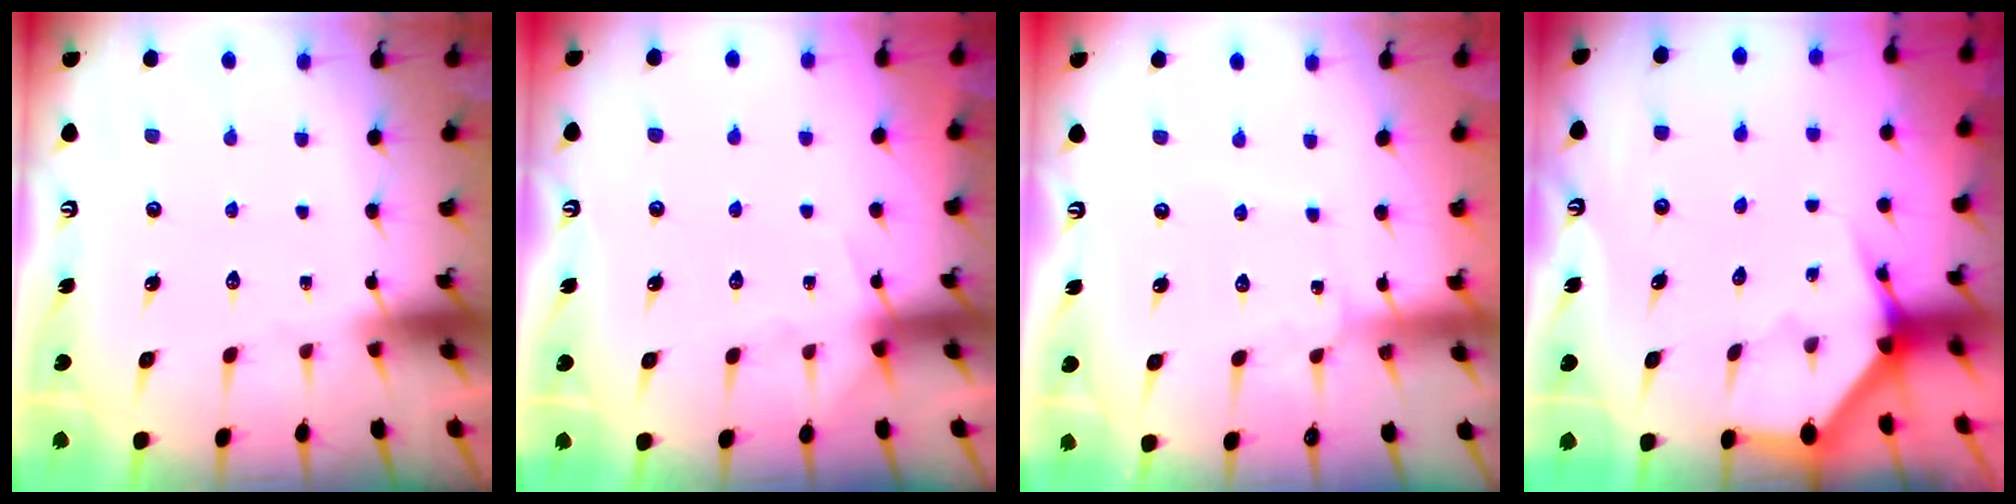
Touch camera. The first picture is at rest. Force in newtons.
{"total": 5.7, "press": 5.6, "slide": 0.7}
{"total": 1.8, "press": 1.8, "slide": 0.2}
{"total": 3.4, "press": 3.4, "slide": 0.3}